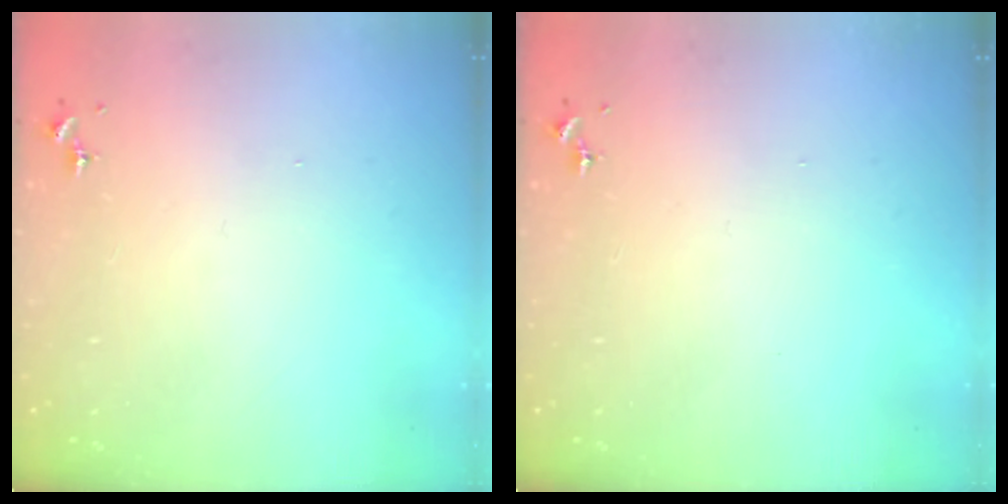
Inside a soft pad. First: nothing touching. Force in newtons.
{"total": 0.0}